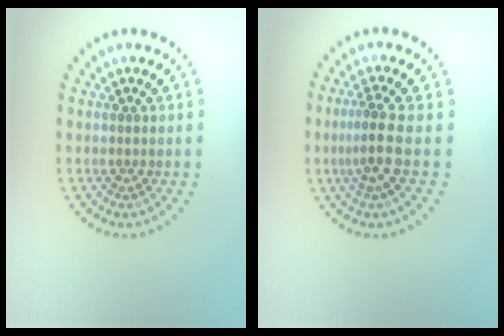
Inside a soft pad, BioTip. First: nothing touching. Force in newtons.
{"total": 2.7, "press": 2.0, "slide": 1.9}